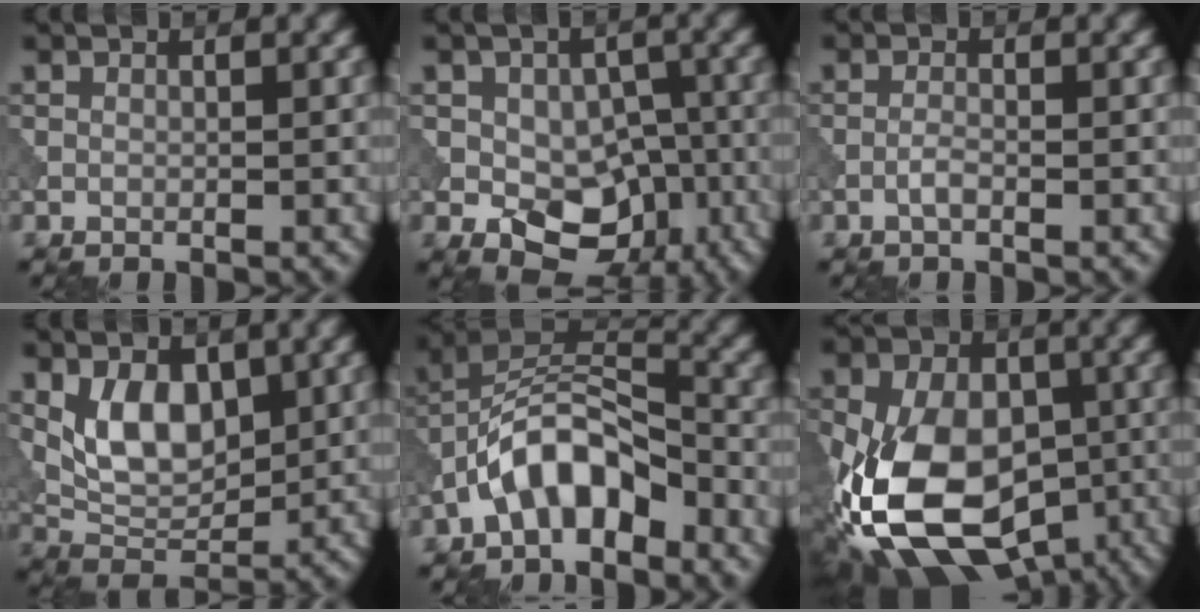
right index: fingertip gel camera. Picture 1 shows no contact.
{"total": 8.5, "force": [-2.4, 6.1, 5.5], "torque": [-0.067, 0.000, -0.033]}
{"total": 1.3, "force": [-0.7, 0.3, 1.1], "torque": [-0.024, 0.001, -0.015]}
{"total": 5.8, "force": [1.5, 3.4, 4.4], "torque": [-0.074, -0.006, 0.030]}
{"total": 7.5, "force": [-4.0, 3.6, 5.2], "torque": [-0.086, 0.021, -0.080]}
{"total": 15.8, "force": [-5.0, 10.0, 11.2], "torque": [-0.222, -0.023, -0.086]}